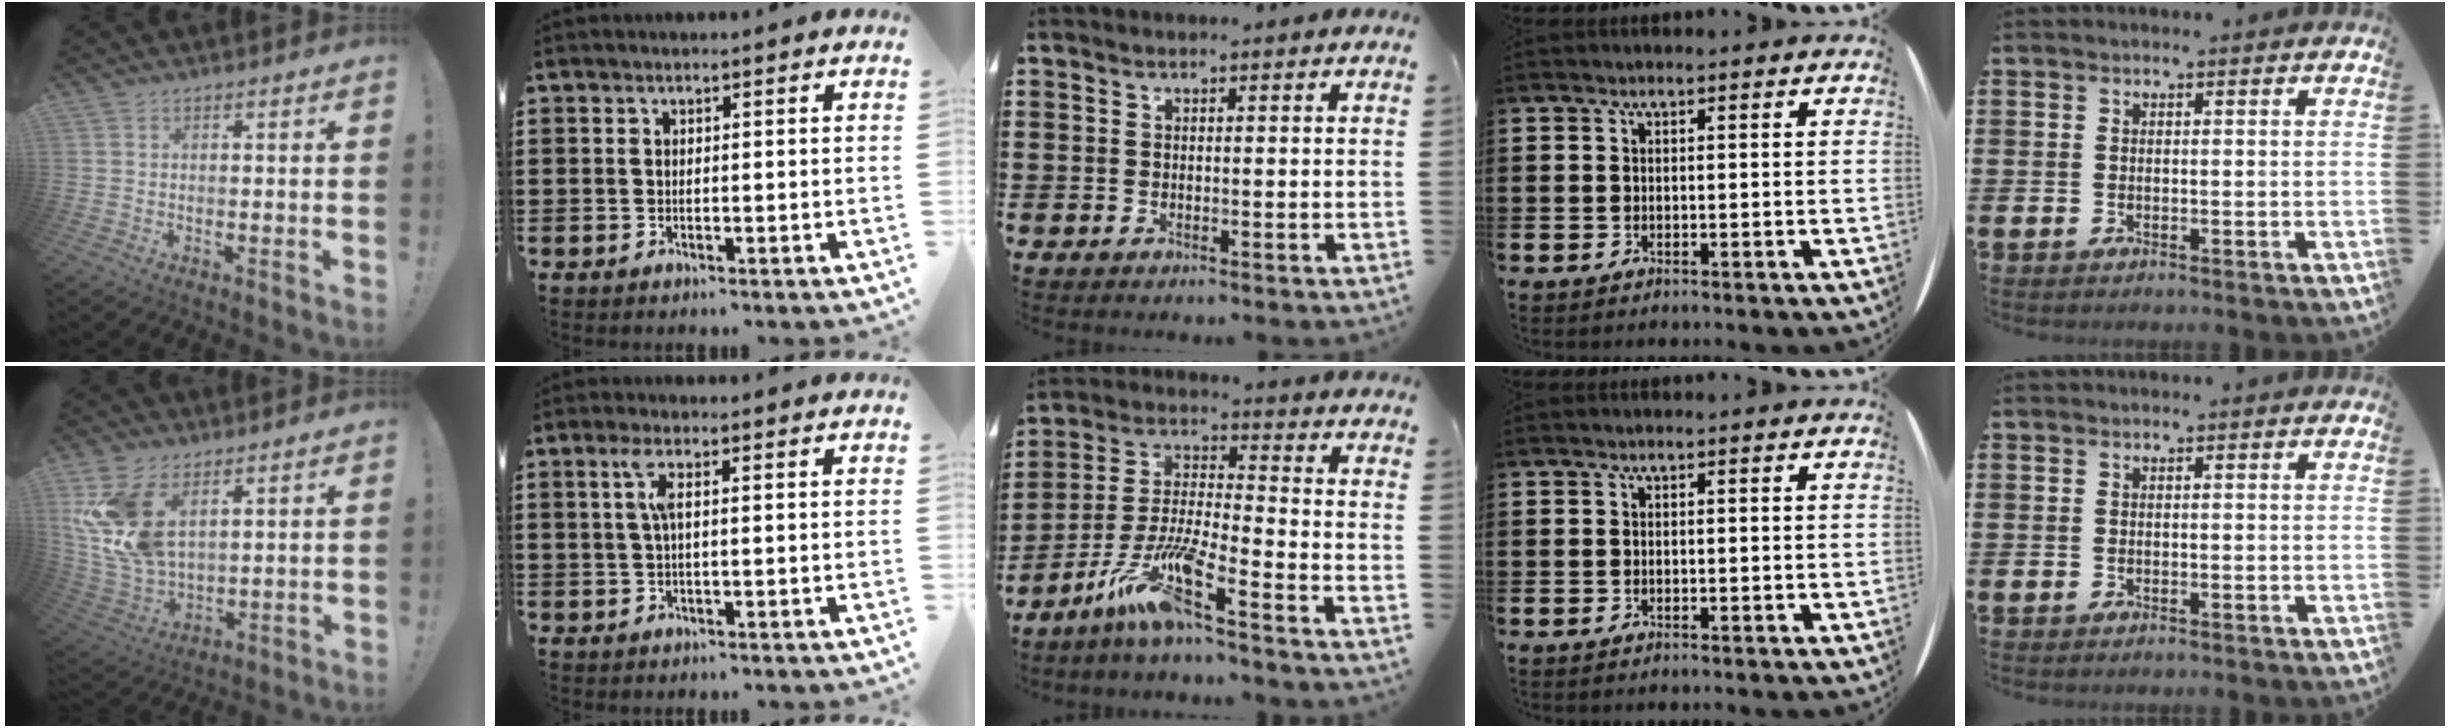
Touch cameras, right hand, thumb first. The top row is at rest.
{"thumb": {"total": 15.0, "force": [6.2, 9.3, 10.0], "torque": [-0.202, -0.036, 0.122]}, "index": {"total": 2.8, "force": [0.5, 0.4, 2.8], "torque": [-0.057, 0.003, 0.005]}, "middle": {"total": 10.3, "force": [-7.4, 0.5, 7.2], "torque": [-0.173, -0.018, -0.152]}}